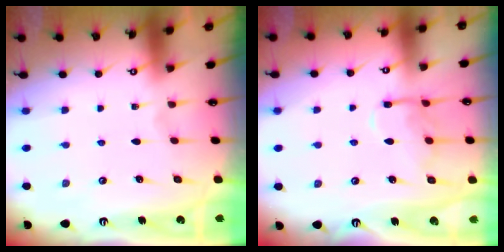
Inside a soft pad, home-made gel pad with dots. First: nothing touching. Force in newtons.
{"total": 12.4, "press": 12.4, "slide": 0.8}